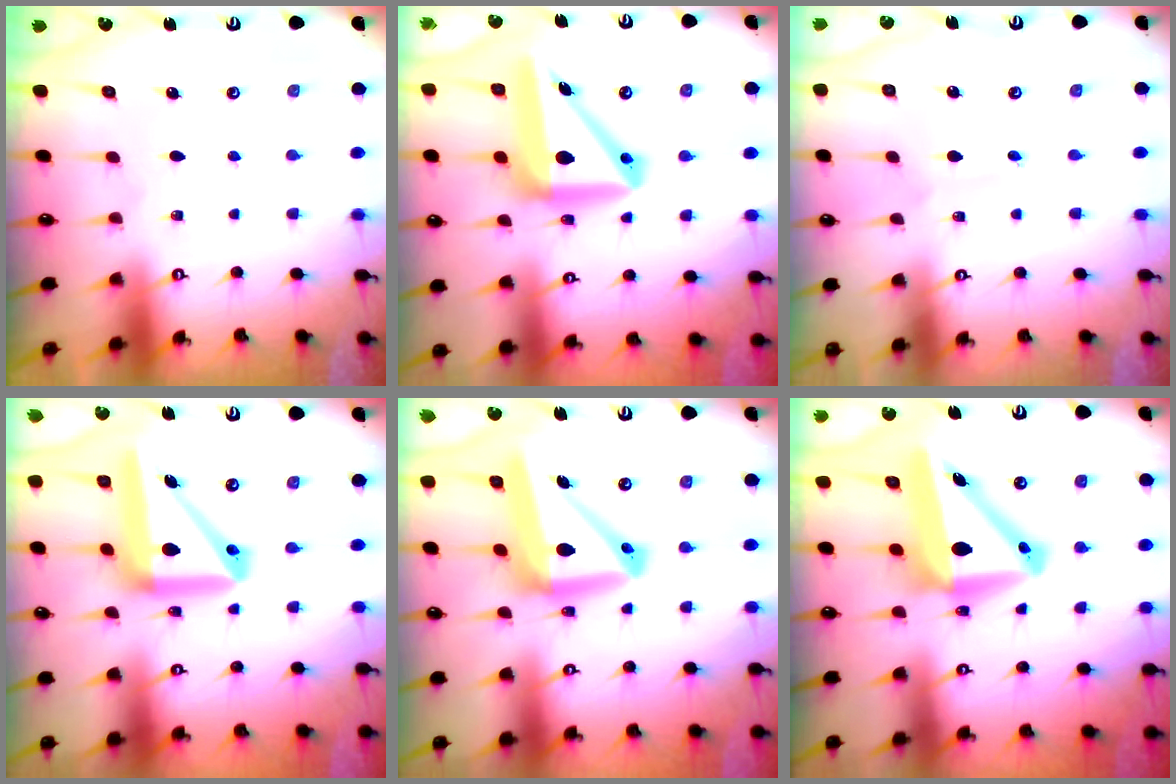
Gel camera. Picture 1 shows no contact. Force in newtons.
{"total": 15.4, "press": 15.1, "slide": 2.9}
{"total": 2.3, "press": 2.3, "slide": 0.2}
{"total": 17.4, "press": 17.2, "slide": 2.5}
{"total": 15.9, "press": 15.8, "slide": 2.3}
{"total": 12.1, "press": 11.9, "slide": 2.3}